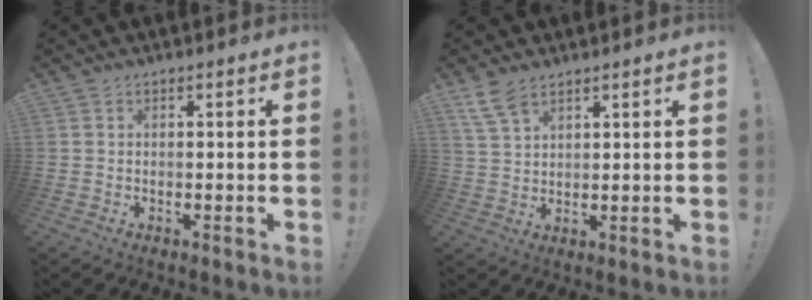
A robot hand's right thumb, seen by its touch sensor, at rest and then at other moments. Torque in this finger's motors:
{"motor_torque": [-0.23, 0.24, -0.07, 0.11, 0.10]}